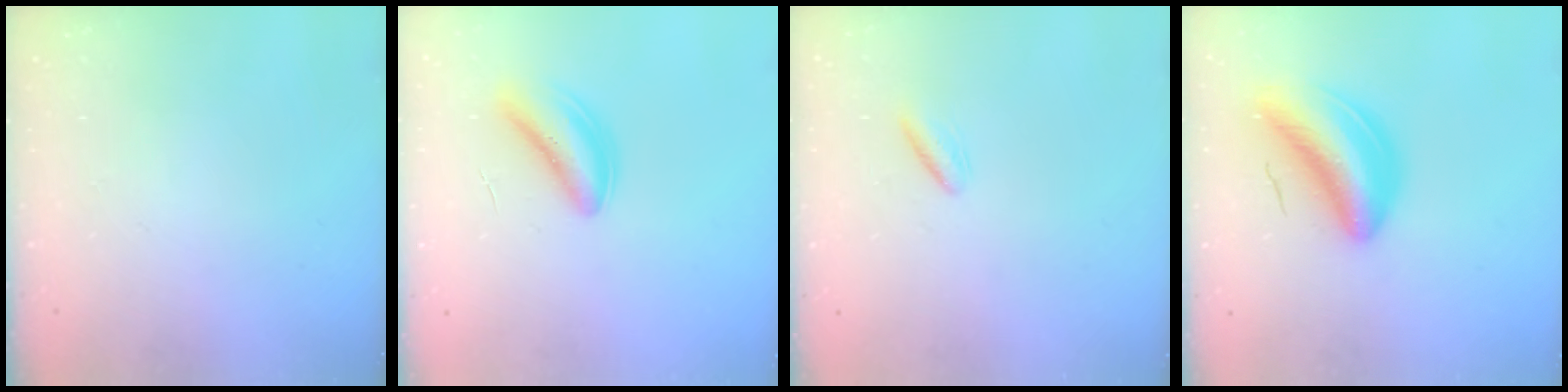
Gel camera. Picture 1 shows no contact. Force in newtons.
{"total": 5.0, "press": 5.0, "slide": 0.7}
{"total": 2.5, "press": 2.3, "slide": 1.1}
{"total": 10.4, "press": 10.0, "slide": 2.8}